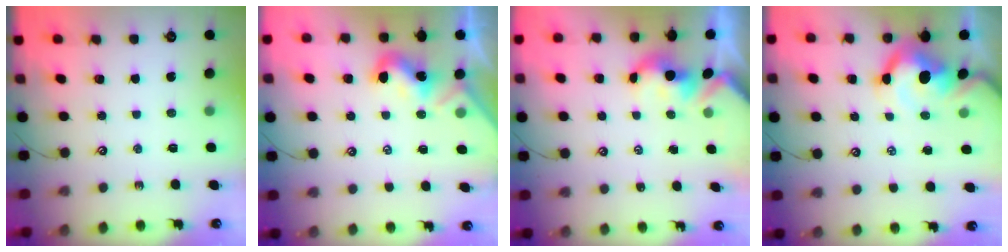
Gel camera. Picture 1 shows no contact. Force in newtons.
{"total": 2.0, "press": 2.0, "slide": 0.5}
{"total": 1.8, "press": 1.7, "slide": 0.4}
{"total": 8.6, "press": 8.5, "slide": 1.6}